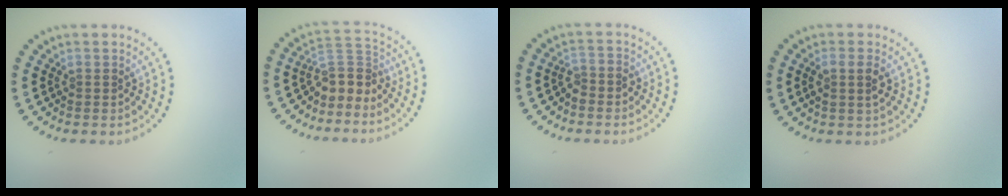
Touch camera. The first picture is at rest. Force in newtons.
{"total": 2.9, "press": 2.1, "slide": 2.0}
{"total": 1.4, "press": 1.1, "slide": 0.9}
{"total": 2.0, "press": 1.8, "slide": 0.9}